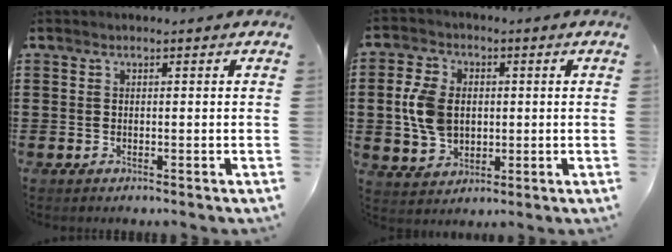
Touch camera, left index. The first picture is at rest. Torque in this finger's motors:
{"motor_torque": [0.49, 0.52, 0.33, 0.09]}